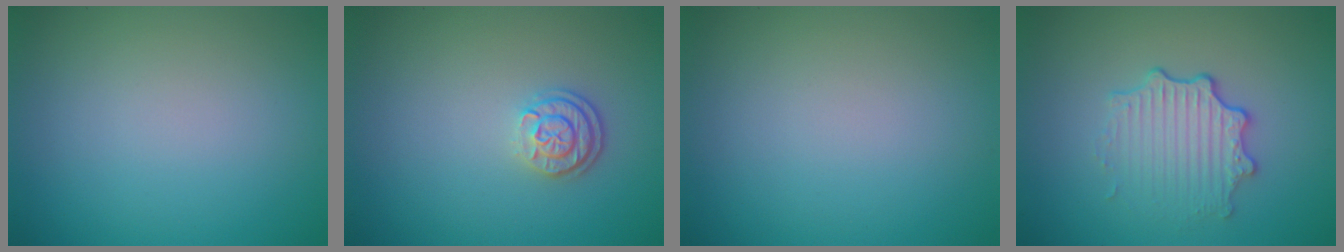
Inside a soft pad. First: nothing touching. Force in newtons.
{"total": 2.3, "press": 2.0, "slide": 1.3}
{"total": 0.0}
{"total": 3.4, "press": 2.7, "slide": 2.0}